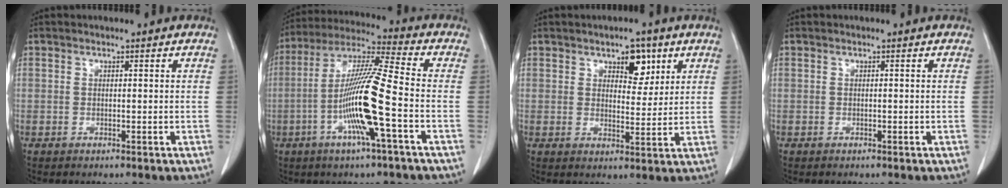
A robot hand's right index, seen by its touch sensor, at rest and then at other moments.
{"total": 14.2, "force": [-3.9, -0.2, 13.6], "torque": [-0.269, -0.002, -0.080]}
{"total": 5.4, "force": [3.0, 2.7, 3.5], "torque": [-0.047, 0.001, 0.045]}
{"total": 0.0}